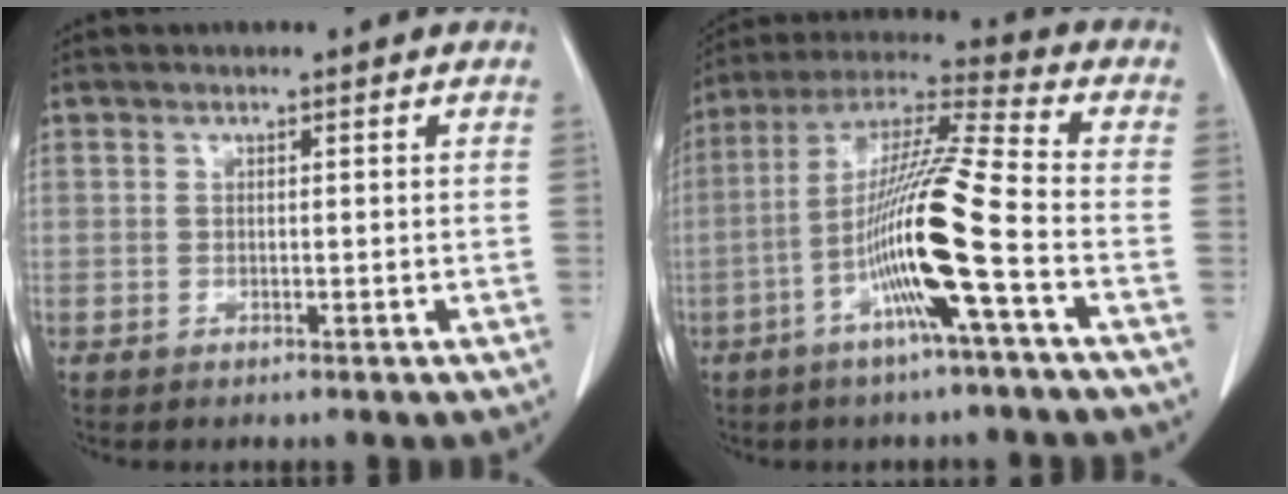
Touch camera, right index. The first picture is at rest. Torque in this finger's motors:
{"motor_torque": [2.14, 0.00, 1.05, 0.21]}